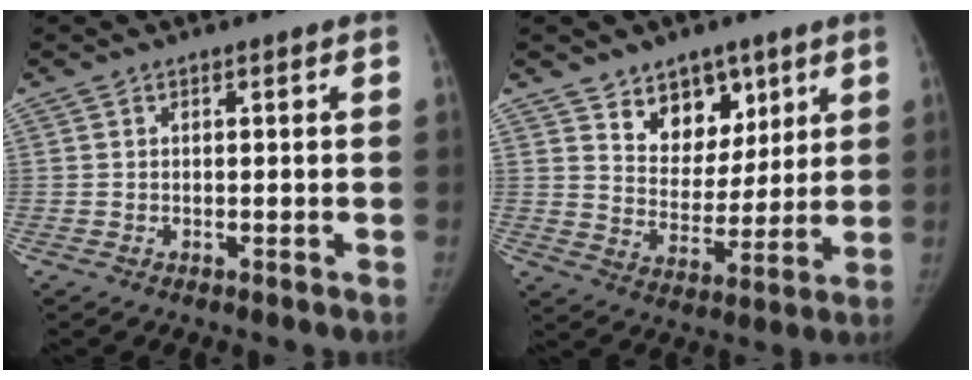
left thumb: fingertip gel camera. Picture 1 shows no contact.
{"total": 11.0, "force": [6.9, 7.5, 4.2], "torque": [-0.022, -0.042, 0.120]}